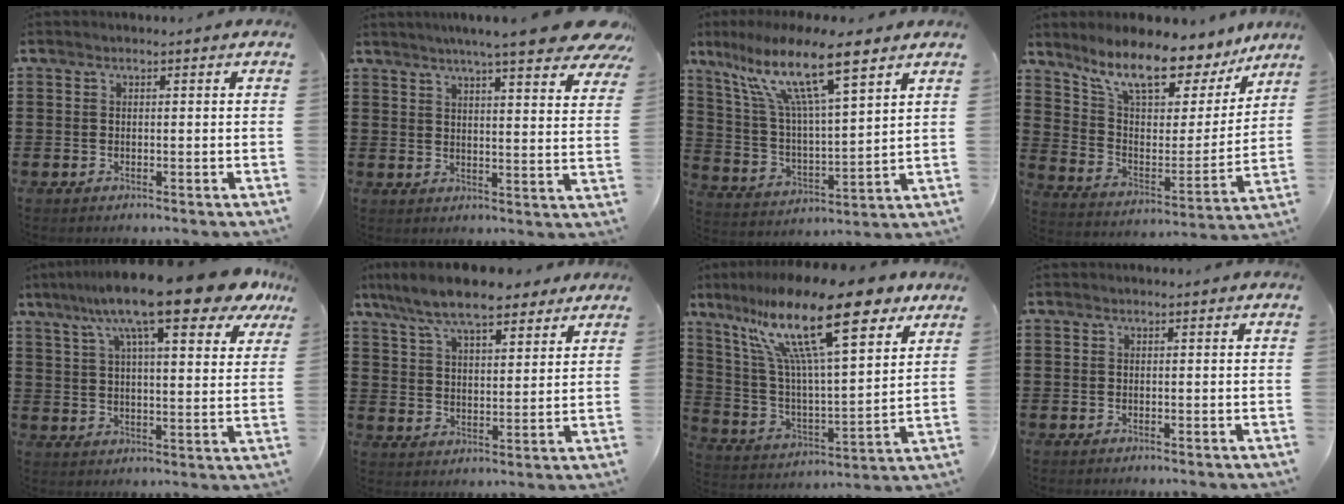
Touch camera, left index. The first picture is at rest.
{"total": 8.2, "force": [6.9, 0.1, 4.5], "torque": [-0.093, -0.027, 0.117]}
{"total": 13.3, "force": [8.9, 2.5, 9.6], "torque": [-0.201, -0.034, 0.148]}
{"total": 10.8, "force": [9.1, 2.6, 5.2], "torque": [-0.119, -0.065, 0.154]}
{"total": 16.7, "force": [12.0, 2.5, 11.4], "torque": [-0.228, -0.038, 0.197]}
{"total": 9.6, "force": [8.1, 2.3, 4.7], "torque": [-0.116, -0.013, 0.149]}
{"total": 19.5, "force": [11.9, 5.2, 14.6], "torque": [-0.294, -0.049, 0.195]}
{"total": 0.0}